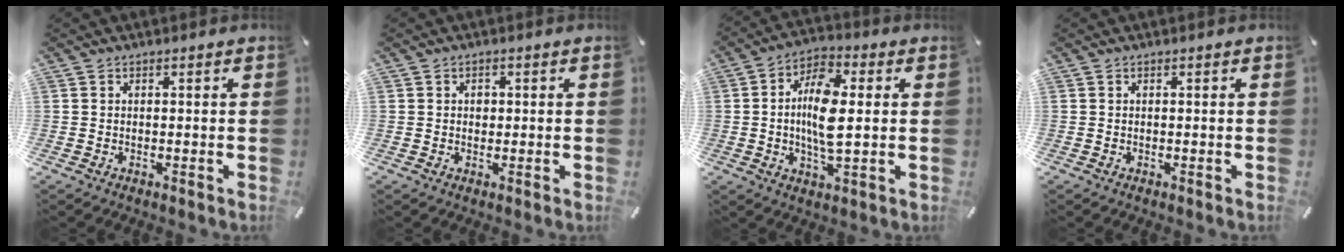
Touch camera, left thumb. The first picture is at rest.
{"total": 1.4, "force": [0.1, 1.3, 0.5], "torque": [-0.003, 0.003, -0.002]}
{"total": 11.0, "force": [0.5, 4.8, 9.9], "torque": [-0.196, 0.002, 0.005]}
{"total": 0.0}